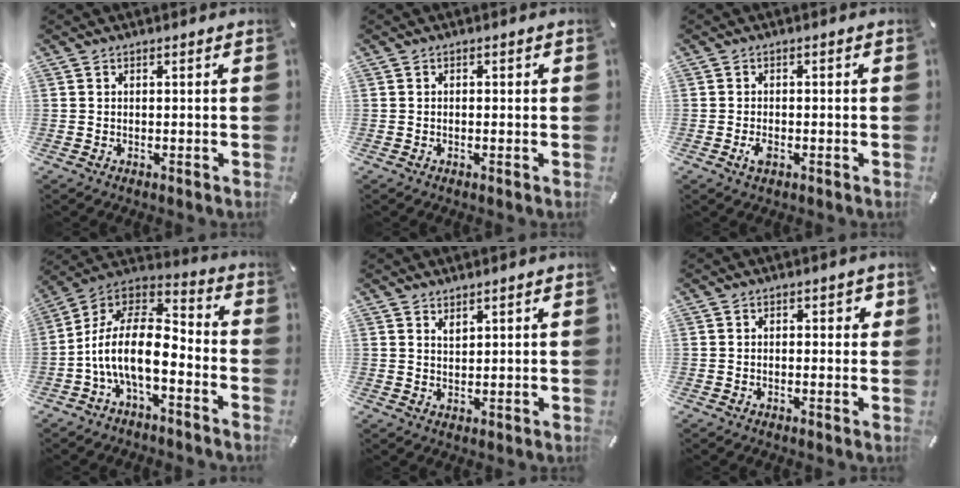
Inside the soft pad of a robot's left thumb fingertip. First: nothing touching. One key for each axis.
{"total": 0.7, "fx": -0.3, "fy": 0.3, "fz": 0.6, "tx": -0.012, "ty": -0.001, "tz": -0.006}
{"total": 2.6, "fx": -1.0, "fy": 1.3, "fz": 2.0, "tx": -0.050, "ty": -0.002, "tz": -0.022}
{"total": 15.3, "fx": -5.1, "fy": 7.4, "fz": 12.3, "tx": -0.260, "ty": 0.008, "tz": -0.091}
{"total": 2.0, "fx": 1.7, "fy": 0.8, "fz": 0.5, "tx": -0.003, "ty": -0.009, "tz": 0.030}
{"total": 1.7, "fx": -0.1, "fy": 0.9, "fz": 1.4, "tx": -0.019, "ty": 0.003, "tz": -0.006}